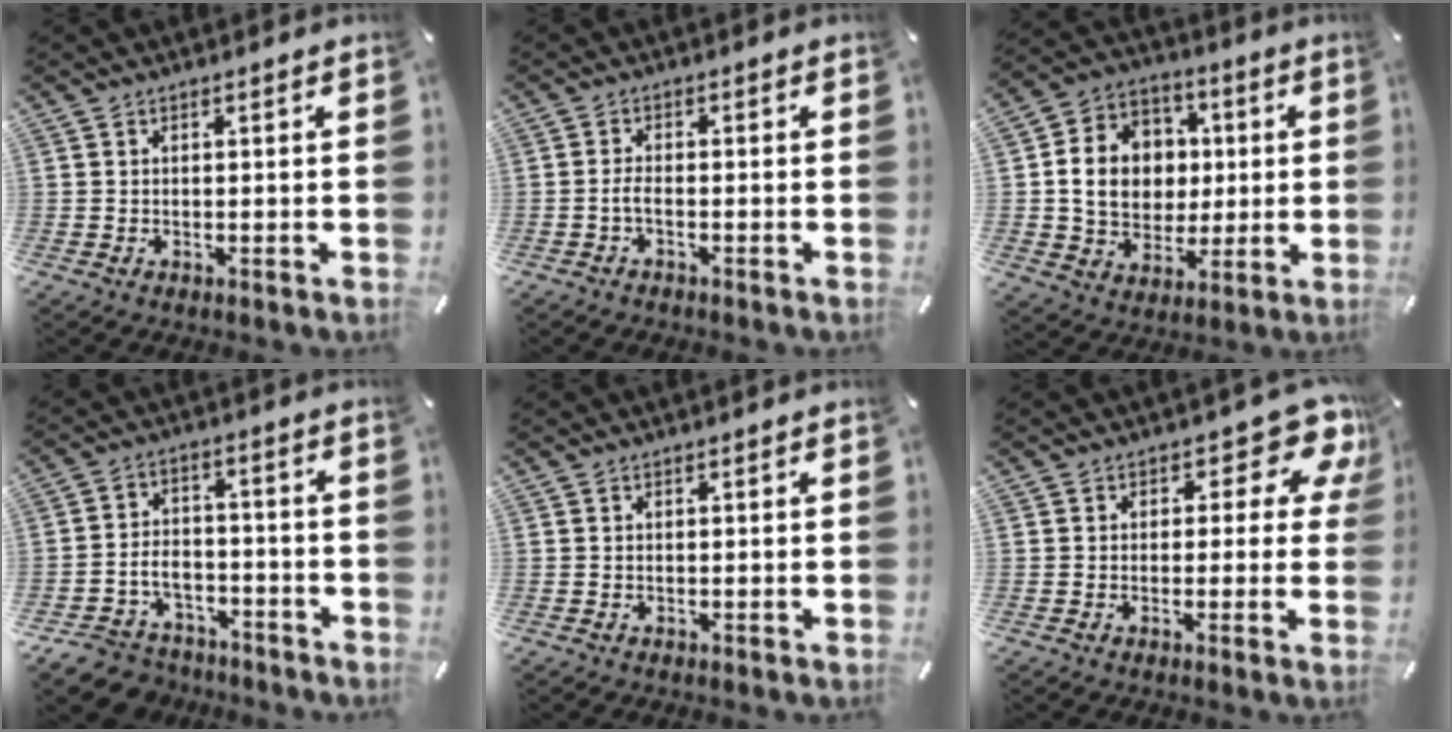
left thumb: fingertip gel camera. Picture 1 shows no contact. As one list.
[{"total": 2.5, "force": [-1.4, 0.9, 1.9], "torque": [-0.047, 0.001, -0.029]}, {"total": 13.4, "force": [0.6, 11.9, 6.0], "torque": [-0.109, 0.014, 0.019]}, {"total": 7.6, "force": [-4.2, 5.9, 2.1], "torque": [-0.049, 0.026, -0.077]}, {"total": 0.0}, {"total": 9.8, "force": [4.6, 4.9, 7.1], "torque": [-0.087, -0.031, 0.077]}]